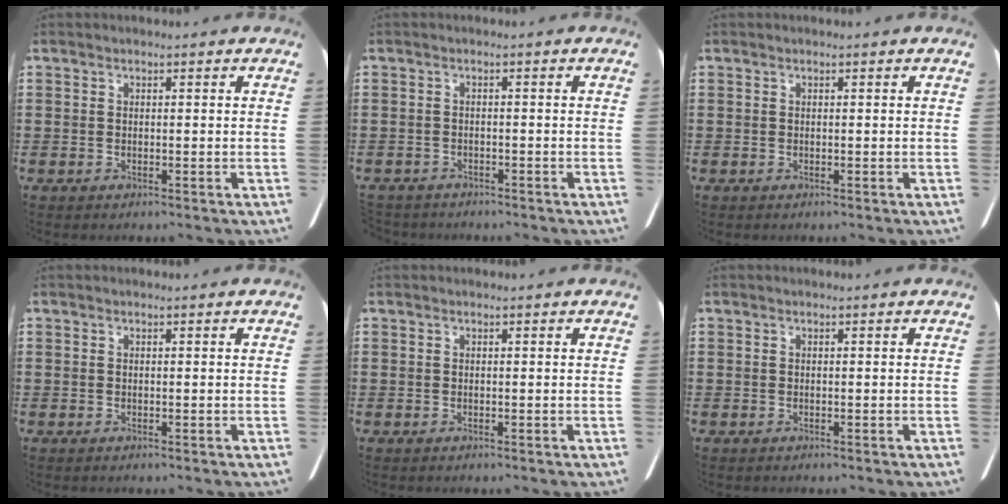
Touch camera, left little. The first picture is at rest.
{"total": 1.5, "force": [-1.5, 0.1, 0.0], "torque": [-0.005, -0.002, -0.033]}
{"total": 0.0}
{"total": 0.0}
{"total": 0.0}
{"total": 0.0}